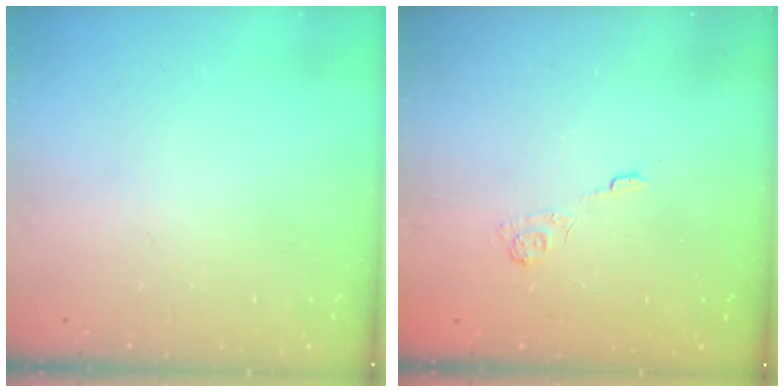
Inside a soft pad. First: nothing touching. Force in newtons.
{"total": 2.7, "press": 2.3, "slide": 1.4}